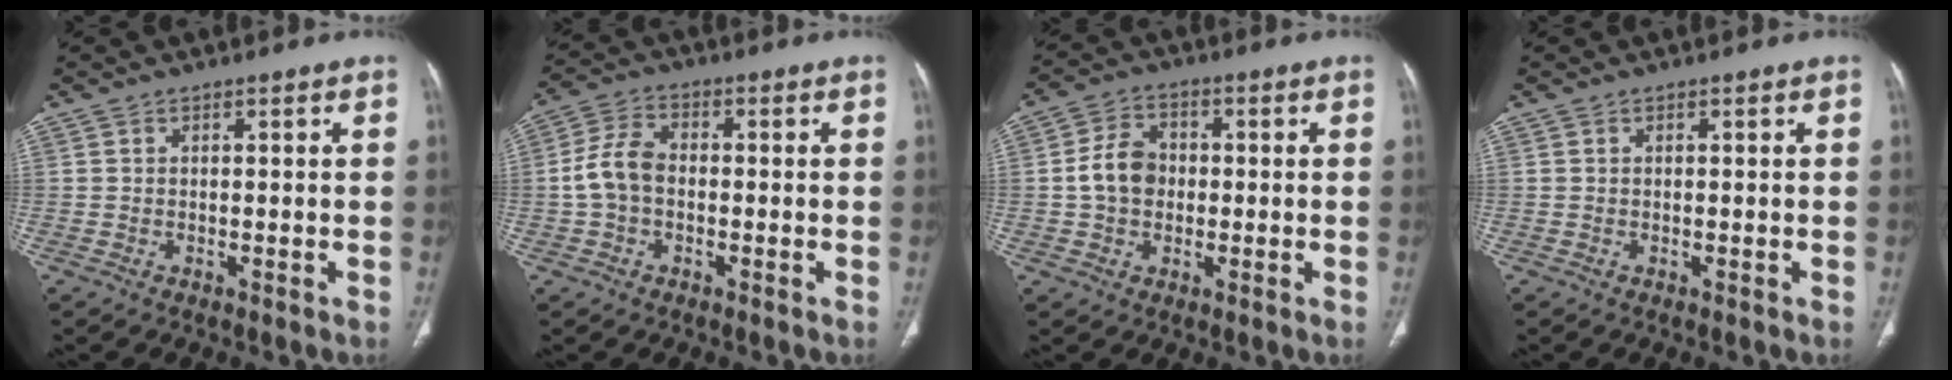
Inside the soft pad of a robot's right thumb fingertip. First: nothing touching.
{"total": 7.0, "force": [-0.7, 4.8, 5.0], "torque": [-0.100, 0.021, -0.021]}
{"total": 7.2, "force": [-0.2, 5.6, 4.5], "torque": [-0.067, 0.016, -0.011]}
{"total": 0.0}